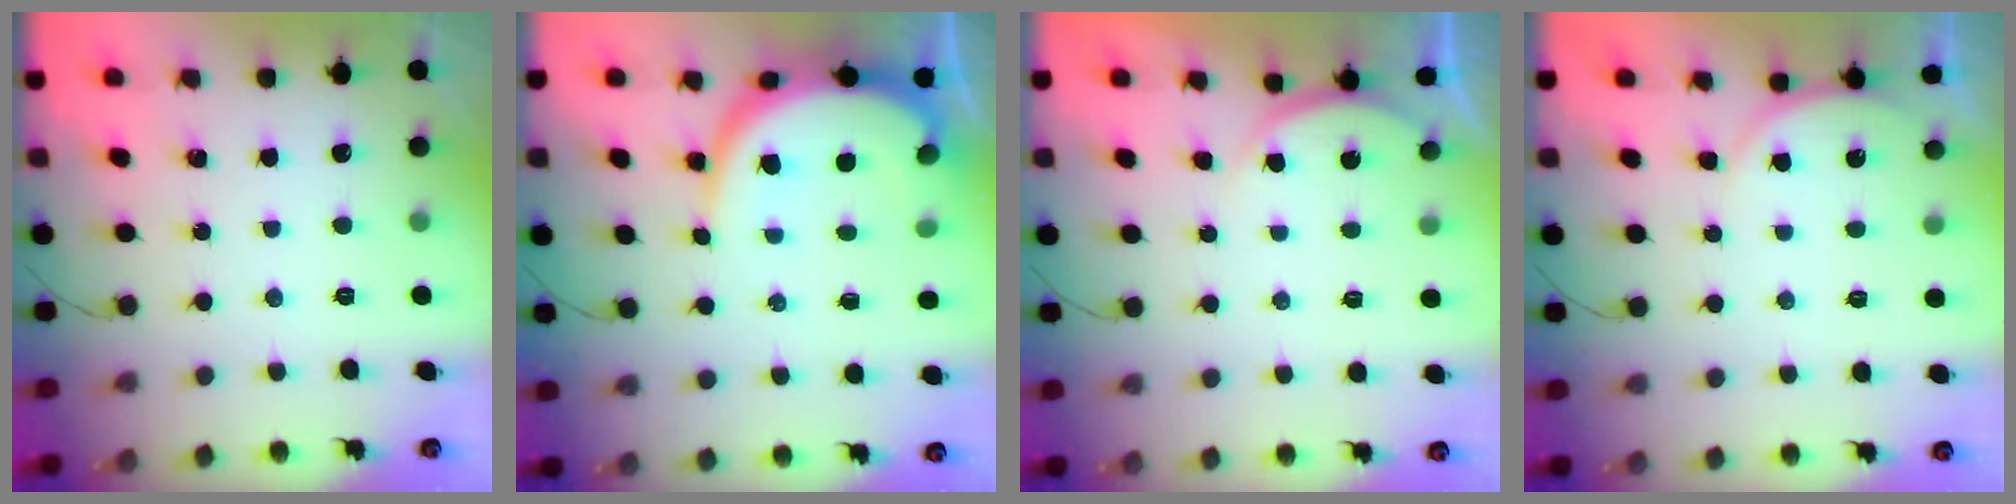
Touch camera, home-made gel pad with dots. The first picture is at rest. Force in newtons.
{"total": 10.9, "press": 10.8, "slide": 1.2}
{"total": 4.1, "press": 4.1, "slide": 0.5}
{"total": 3.8, "press": 3.2, "slide": 2.2}